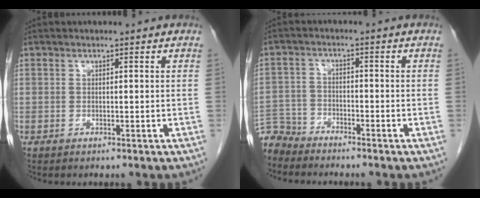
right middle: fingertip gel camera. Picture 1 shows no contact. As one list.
[{"total": 6.0, "force": [-5.8, 1.5, -0.4], "torque": [0.012, -0.003, -0.118]}]